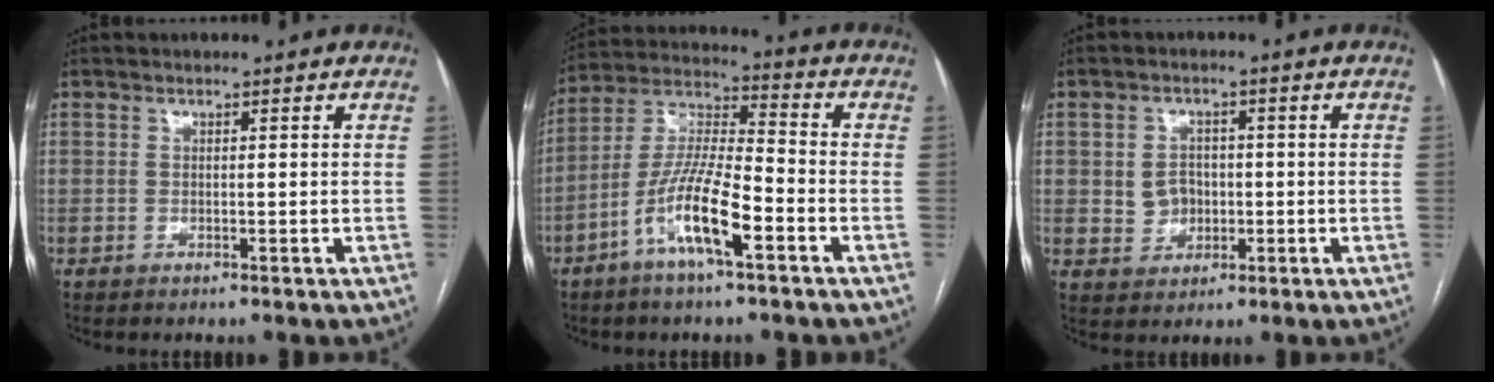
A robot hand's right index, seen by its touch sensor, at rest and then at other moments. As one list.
[{"total": 12.3, "force": [-5.6, 1.9, 10.7], "torque": [-0.217, 0.000, -0.109]}, {"total": 4.5, "force": [-0.1, 4.0, 2.0], "torque": [-0.032, 0.011, 0.006]}]